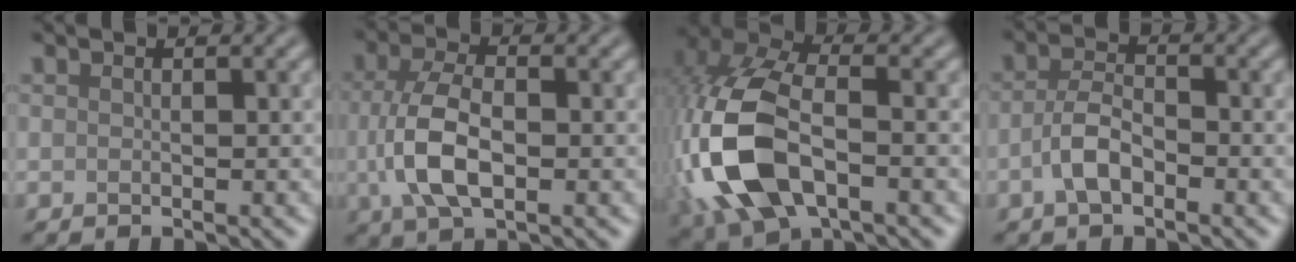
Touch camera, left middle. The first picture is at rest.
{"total": 5.9, "force": [-0.6, 3.2, 5.0], "torque": [-0.117, -0.002, -0.013]}
{"total": 12.0, "force": [-3.0, 6.8, 9.5], "torque": [-0.237, 0.000, -0.065]}
{"total": 3.2, "force": [-1.3, 1.6, 2.4], "torque": [-0.047, 0.007, -0.034]}